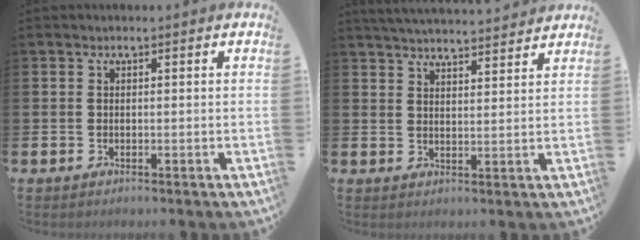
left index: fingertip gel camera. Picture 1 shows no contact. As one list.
[{"total": 4.5, "force": [4.5, 0.2, 0.3], "torque": [-0.015, -0.026, 0.081]}]